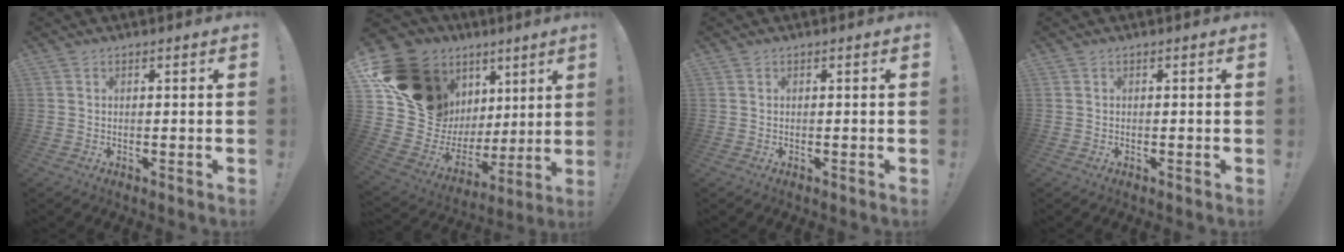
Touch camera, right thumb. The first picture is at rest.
{"total": 21.2, "force": [11.6, 14.8, 9.8], "torque": [-0.151, -0.081, 0.253]}
{"total": 0.0}
{"total": 0.0}